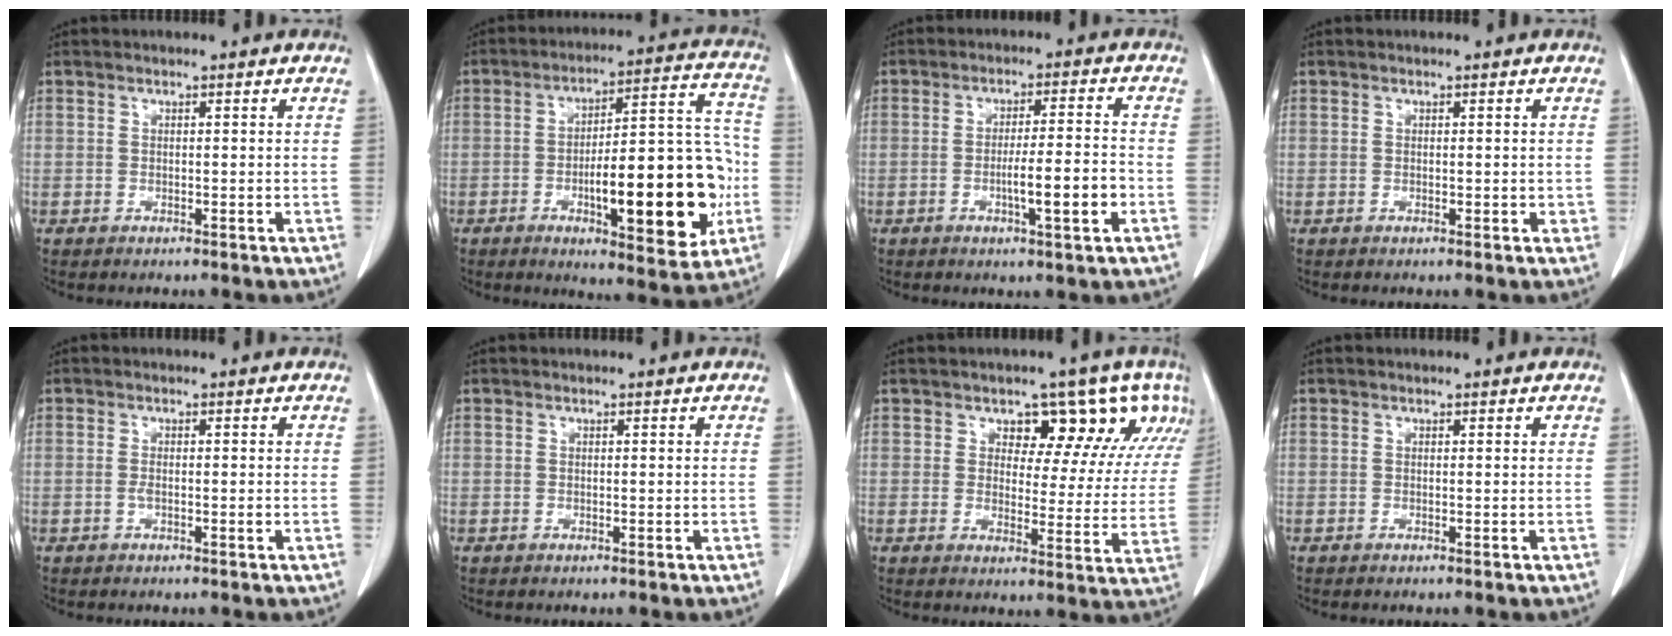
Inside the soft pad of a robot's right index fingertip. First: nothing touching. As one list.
[{"total": 20.1, "force": [-4.8, 5.3, 18.7], "torque": [-0.249, 0.026, -0.060]}, {"total": 7.0, "force": [-2.3, 0.2, 6.7], "torque": [-0.105, -0.001, -0.035]}, {"total": 0.7, "force": [0.0, 0.5, 0.5], "torque": [-0.006, 0.000, 0.001]}, {"total": 1.0, "force": [-0.4, 0.2, 0.9], "torque": [-0.015, 0.001, -0.006]}, {"total": 0.0}, {"total": 12.9, "force": [7.5, 7.0, 7.8], "torque": [-0.071, 0.007, 0.077]}, {"total": 0.0}]